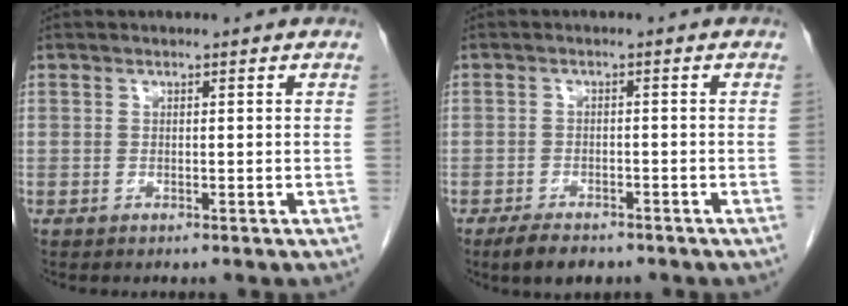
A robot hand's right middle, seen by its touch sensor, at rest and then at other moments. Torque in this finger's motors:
{"motor_torque": [0.73, -0.45, 0.03, 0.01]}